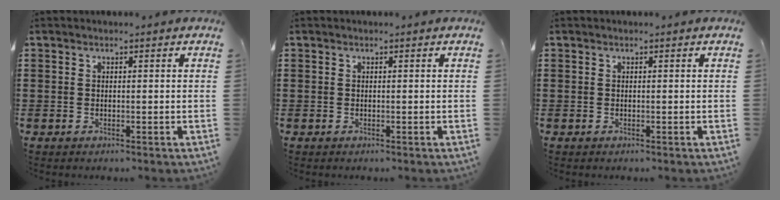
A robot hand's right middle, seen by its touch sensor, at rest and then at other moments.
{"total": 0.0}
{"total": 0.0}